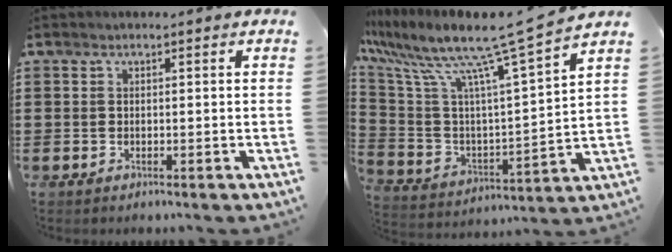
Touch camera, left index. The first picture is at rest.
{"total": 12.7, "force": [9.8, 0.0, 8.0], "torque": [-0.180, -0.073, 0.153]}